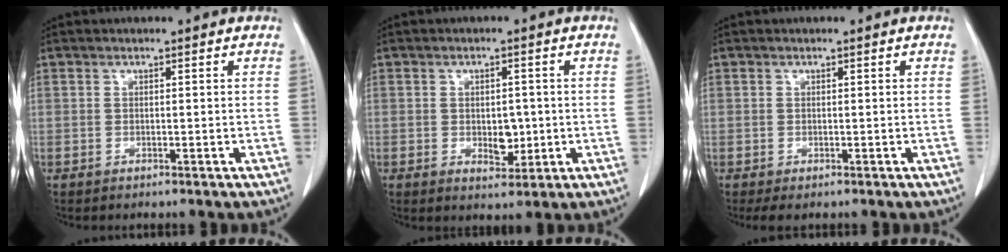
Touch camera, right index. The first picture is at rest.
{"total": 4.0, "force": [-0.4, 2.3, 3.2], "torque": [-0.040, -0.002, 0.001]}
{"total": 1.4, "force": [-0.5, 1.1, 0.6], "torque": [-0.010, 0.002, -0.004]}